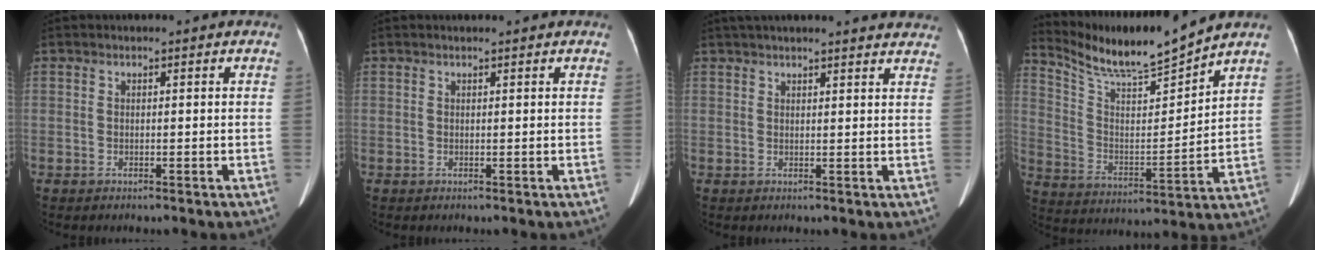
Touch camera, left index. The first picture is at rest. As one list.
[{"total": 1.4, "force": [1.3, -0.1, 0.5], "torque": [-0.010, 0.015, 0.021]}, {"total": 19.4, "force": [17.9, 2.2, 7.2], "torque": [-0.103, 0.022, 0.219]}, {"total": 12.2, "force": [11.6, -1.0, 3.6], "torque": [-0.086, -0.008, 0.219]}]